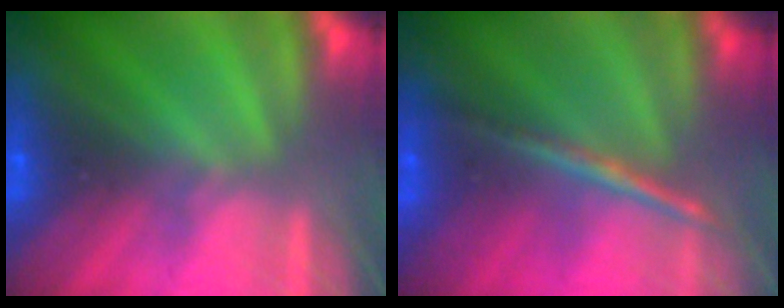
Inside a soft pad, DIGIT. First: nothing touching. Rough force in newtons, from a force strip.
{"total": 1.9}